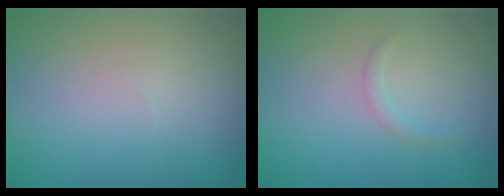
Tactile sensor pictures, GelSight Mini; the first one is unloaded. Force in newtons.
{"total": 0.7, "press": 0.7, "slide": 0.0}